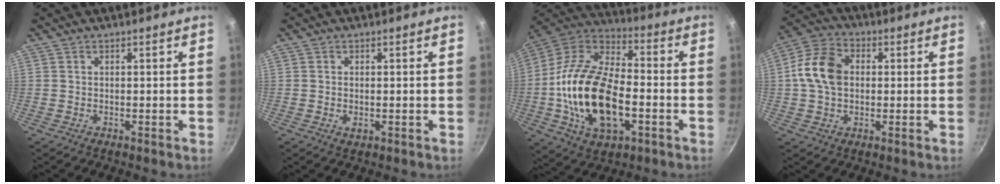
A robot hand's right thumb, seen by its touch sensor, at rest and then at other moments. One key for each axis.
{"total": 1.3, "fx": -0.2, "fy": 0.8, "fz": 1.0, "tx": -0.018, "ty": -0.002, "tz": 0.000}
{"total": 23.2, "fx": -4.4, "fy": 13.0, "fz": 18.7, "tx": -0.345, "ty": 0.031, "tz": -0.087}
{"total": 11.0, "fx": 0.7, "fy": 8.0, "fz": 7.5, "tx": -0.123, "ty": 0.021, "tz": -0.001}